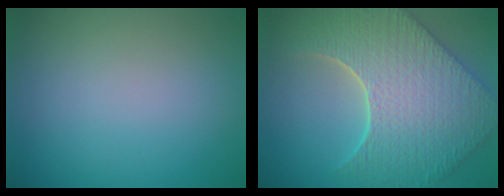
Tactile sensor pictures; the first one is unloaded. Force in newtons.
{"total": 9.2, "press": 7.4, "slide": 5.5}